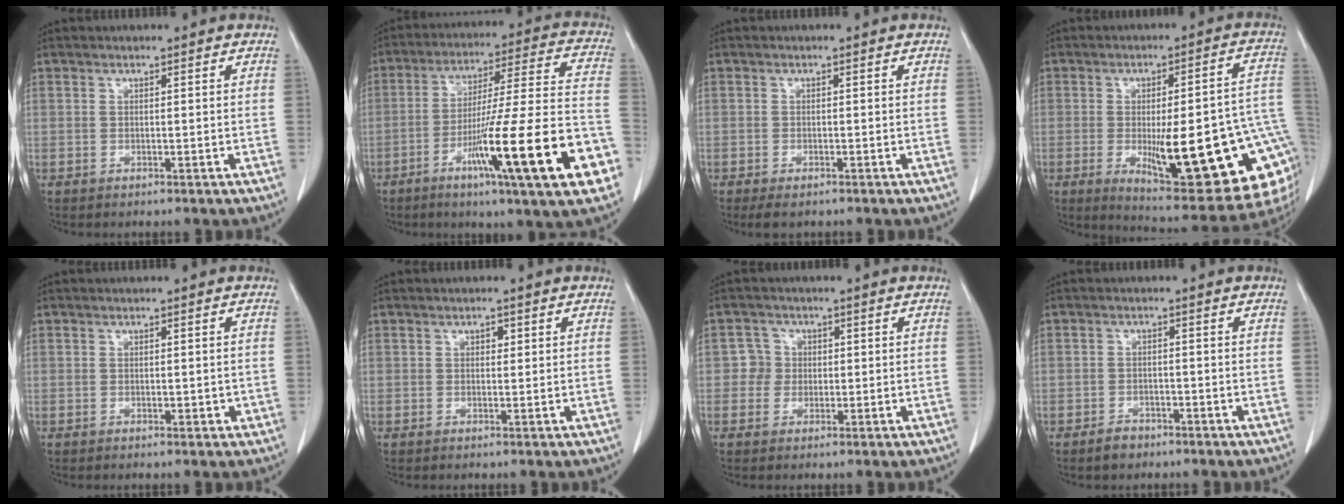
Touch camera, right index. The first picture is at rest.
{"total": 23.4, "force": [-9.5, 0.8, 21.4], "torque": [-0.295, -0.017, -0.151]}
{"total": 2.3, "force": [-1.7, 0.8, 1.3], "torque": [-0.025, -0.005, -0.023]}
{"total": 25.8, "force": [-5.5, 5.4, 24.6], "torque": [-0.246, -0.002, -0.059]}
{"total": 1.1, "force": [-0.2, 0.6, 0.9], "torque": [-0.009, 0.000, -0.002]}
{"total": 1.0, "force": [0.4, 0.6, 0.6], "torque": [-0.008, -0.001, 0.006]}
{"total": 2.7, "force": [0.0, 2.7, 0.1], "torque": [0.007, 0.008, -0.003]}
{"total": 2.4, "force": [-1.8, 1.4, 0.7], "torque": [-0.016, 0.003, -0.026]}